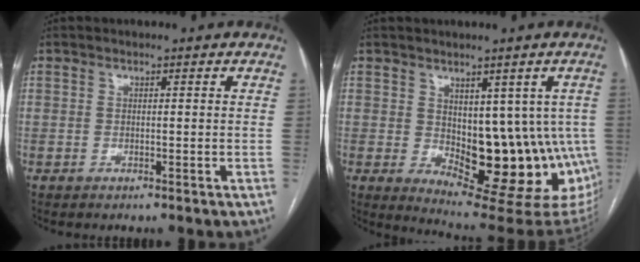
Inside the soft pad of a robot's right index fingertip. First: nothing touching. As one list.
[{"total": 16.4, "force": [-2.2, 8.2, 14.0], "torque": [-0.135, -0.001, -0.008]}]